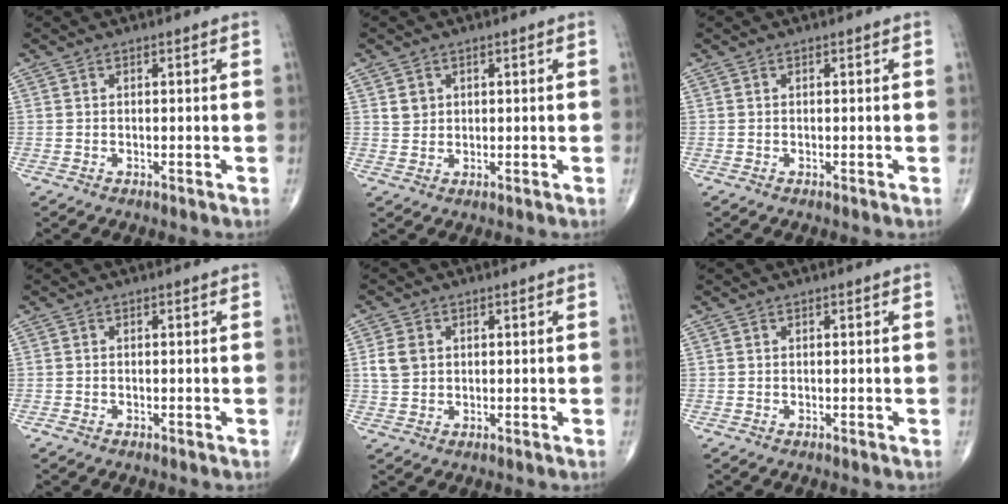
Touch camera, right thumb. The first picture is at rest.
{"total": 2.4, "force": [1.0, 2.1, 0.9], "torque": [-0.005, -0.008, 0.021]}
{"total": 0.0}
{"total": 0.5, "force": [-0.3, 0.3, 0.2], "torque": [-0.004, 0.000, -0.008]}
{"total": 4.2, "force": [0.8, 3.3, 2.4], "torque": [-0.042, 0.002, 0.018]}
{"total": 0.0}